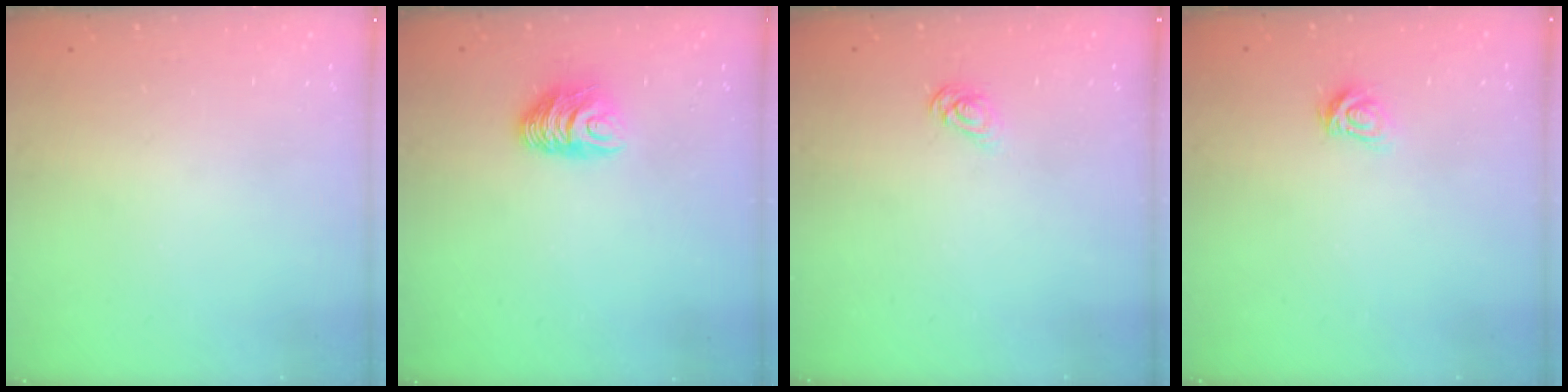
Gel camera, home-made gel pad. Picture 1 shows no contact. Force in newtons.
{"total": 7.6, "press": 7.6, "slide": 0.8}
{"total": 5.4, "press": 5.4, "slide": 0.4}
{"total": 4.9, "press": 4.9, "slide": 0.5}